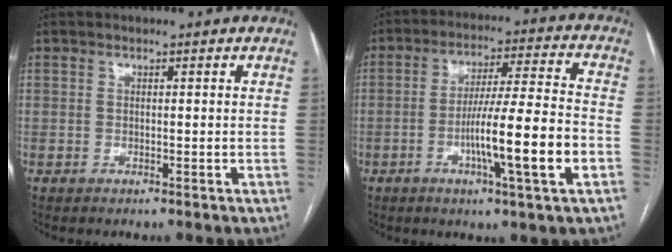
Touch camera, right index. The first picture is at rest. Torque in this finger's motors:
{"motor_torque": [1.70, -0.44, 0.94, 0.21]}